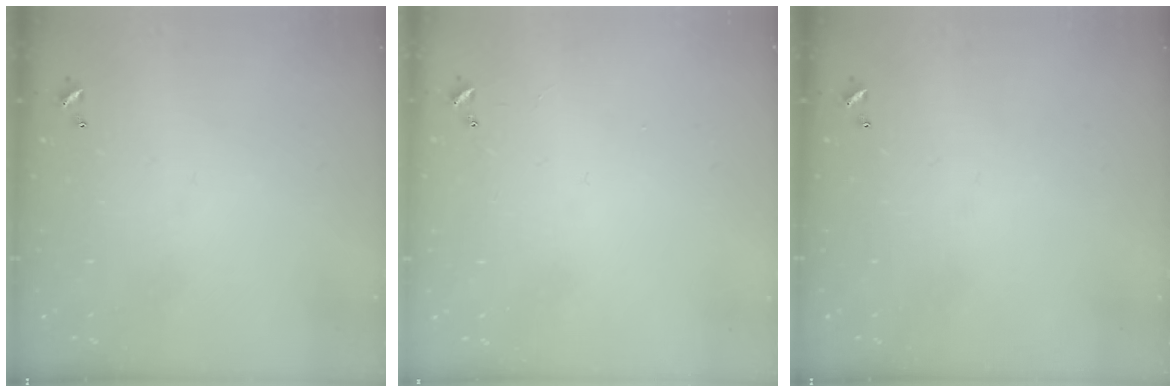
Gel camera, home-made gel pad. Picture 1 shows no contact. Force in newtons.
{"total": 11.8, "press": 11.8, "slide": 0.3}
{"total": 0.0}